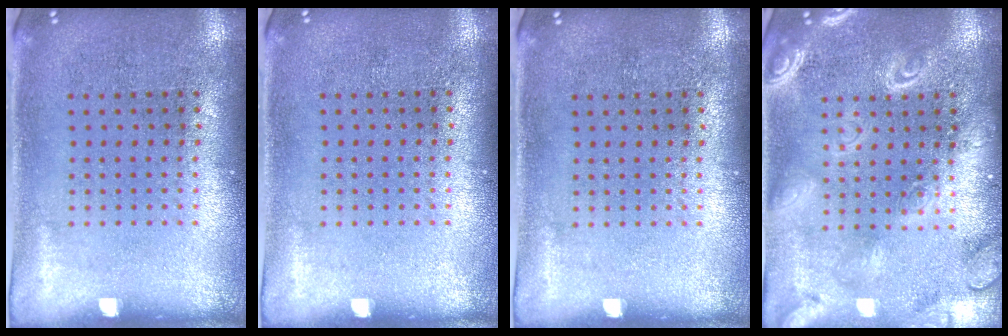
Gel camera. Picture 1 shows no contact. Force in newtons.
{"total": 0.0}
{"total": 0.0}
{"total": 3.0, "press": 3.0, "slide": 0.3}